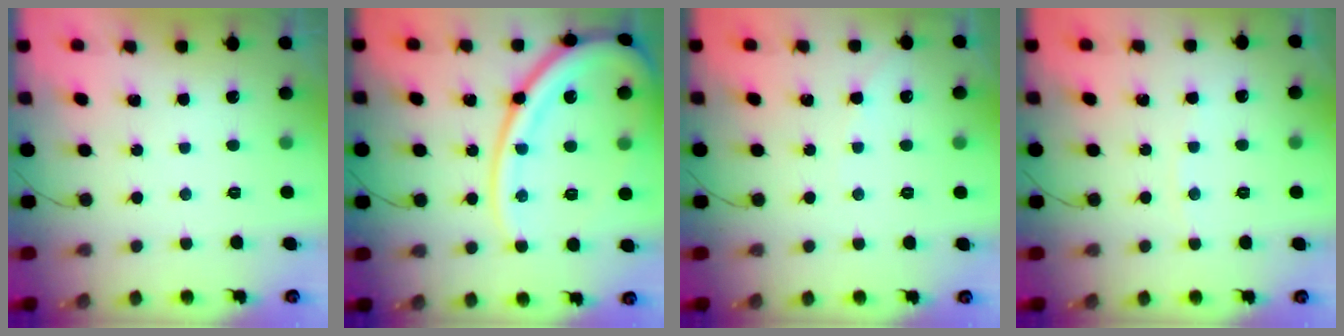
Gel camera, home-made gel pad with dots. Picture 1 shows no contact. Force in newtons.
{"total": 20.1, "press": 20.0, "slide": 2.2}
{"total": 4.0, "press": 4.0, "slide": 0.6}
{"total": 2.0, "press": 2.0, "slide": 0.3}